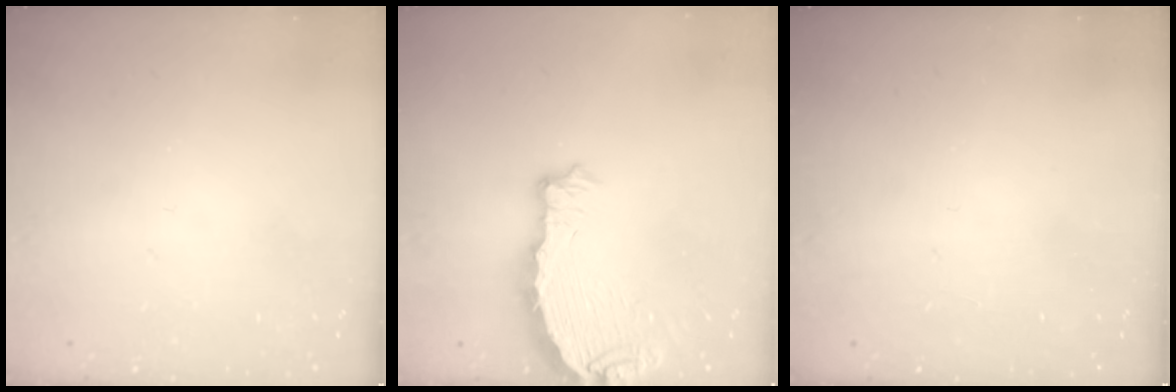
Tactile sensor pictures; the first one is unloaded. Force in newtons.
{"total": 8.4, "press": 8.4, "slide": 0.8}
{"total": 0.0}